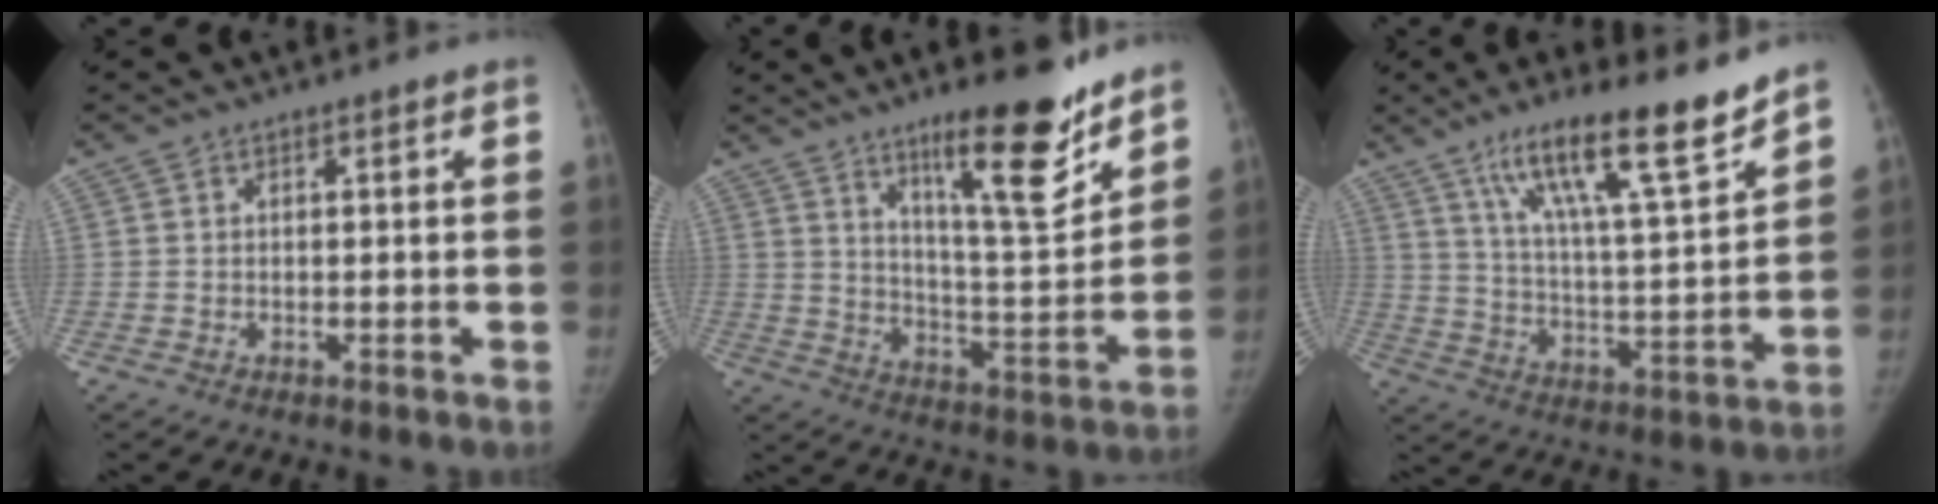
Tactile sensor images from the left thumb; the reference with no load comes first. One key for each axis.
{"total": 17.3, "fx": 11.9, "fy": 3.5, "fz": 12.0, "tx": -0.148, "ty": -0.089, "tz": 0.193}
{"total": 18.0, "fx": 12.8, "fy": 2.6, "fz": 12.4, "tx": -0.184, "ty": -0.071, "tz": 0.217}